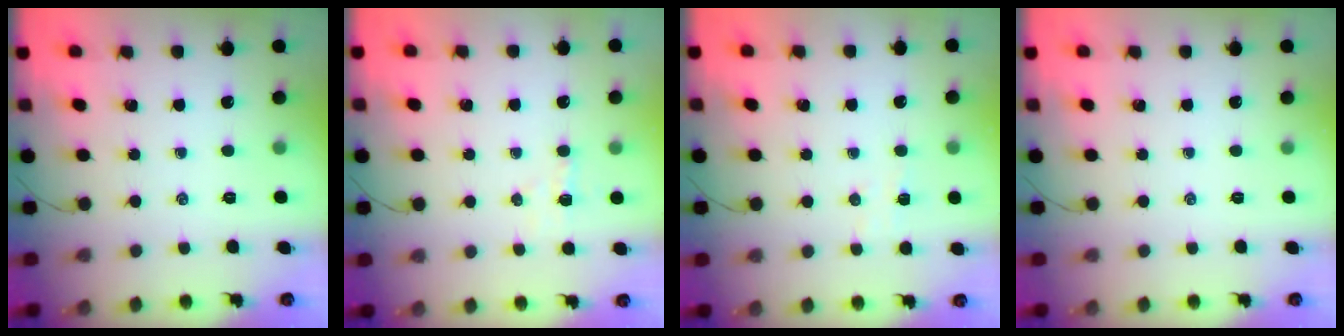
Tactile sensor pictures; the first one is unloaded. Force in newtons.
{"total": 3.1, "press": 3.1, "slide": 0.5}
{"total": 3.4, "press": 3.3, "slide": 0.9}
{"total": 0.0}